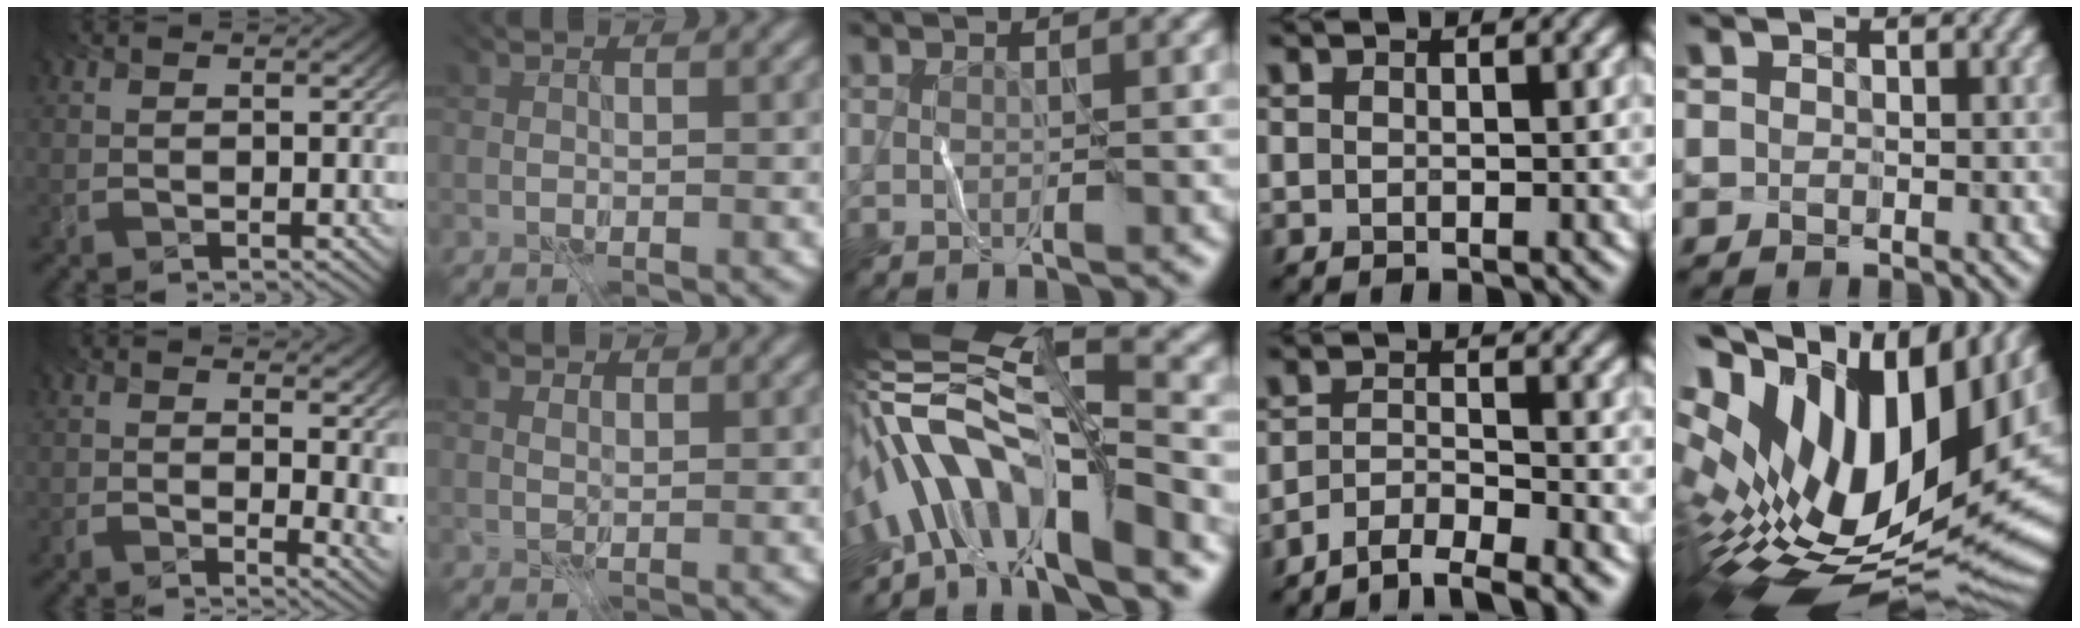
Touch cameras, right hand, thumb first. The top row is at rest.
{"thumb": {"total": 7.4, "force": [3.1, 2.9, 6.1], "torque": [-0.095, 0.007, 0.044]}, "index": {"total": 1.3, "force": [0.5, 1.0, 0.7], "torque": [-0.025, -0.004, 0.015]}, "middle": {"total": 10.7, "force": [-5.3, 3.3, 8.7], "torque": [-0.151, 0.034, -0.091]}, "ring": {"total": 3.2, "force": [-2.8, 0.5, 1.5], "torque": [-0.025, 0.002, -0.057]}, "little": {"total": 18.0, "force": [3.5, 8.8, 15.3], "torque": [-0.278, -0.030, 0.100]}}